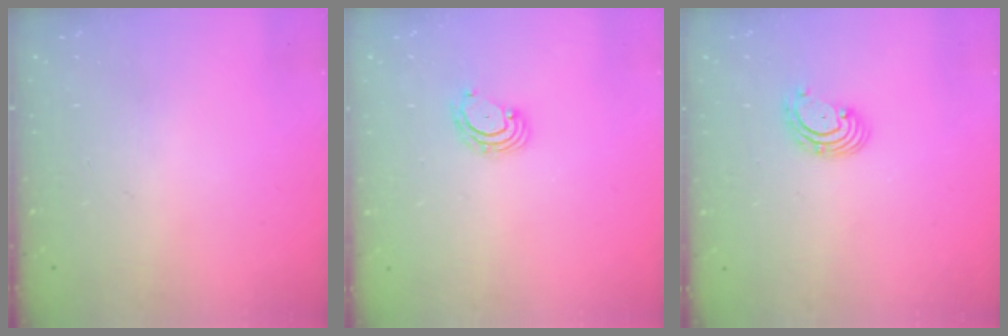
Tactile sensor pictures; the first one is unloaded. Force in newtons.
{"total": 2.8, "press": 2.8, "slide": 0.3}
{"total": 2.7, "press": 2.7, "slide": 0.1}